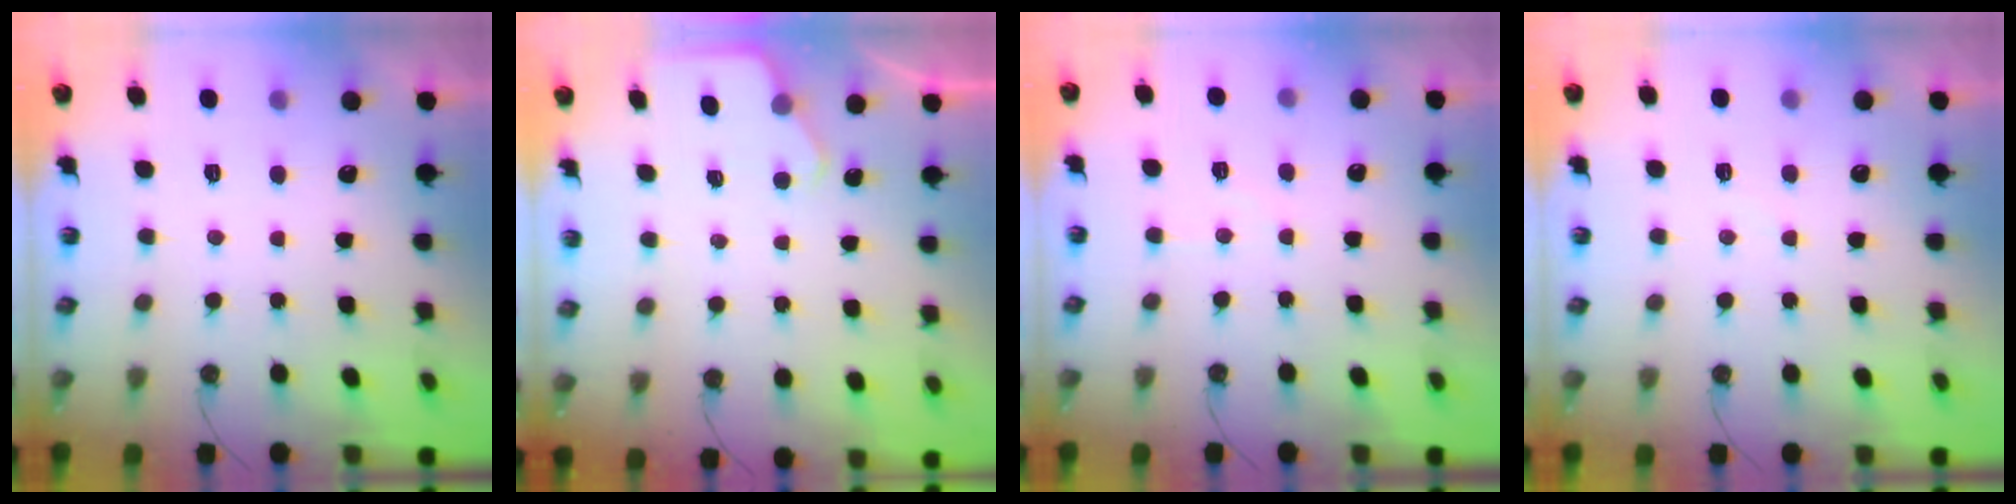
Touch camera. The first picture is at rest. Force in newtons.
{"total": 3.3, "press": 3.3, "slide": 0.5}
{"total": 4.6, "press": 4.5, "slide": 0.7}
{"total": 2.8, "press": 2.8, "slide": 0.3}